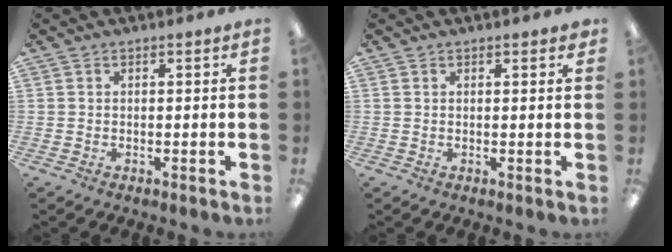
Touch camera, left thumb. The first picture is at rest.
{"total": 0.8, "force": [0.7, 0.3, 0.4], "torque": [0.008, -0.006, 0.008]}